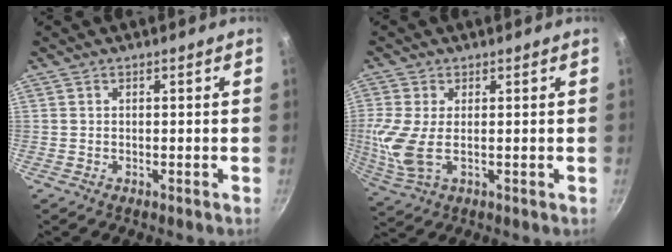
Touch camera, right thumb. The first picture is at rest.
{"total": 8.1, "force": [0.2, 4.0, 7.1], "torque": [-0.164, -0.007, 0.009]}